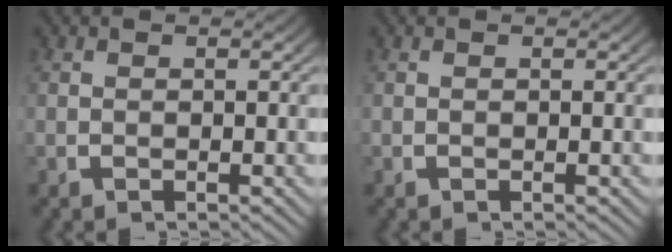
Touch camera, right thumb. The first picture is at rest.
{"total": 0.0}